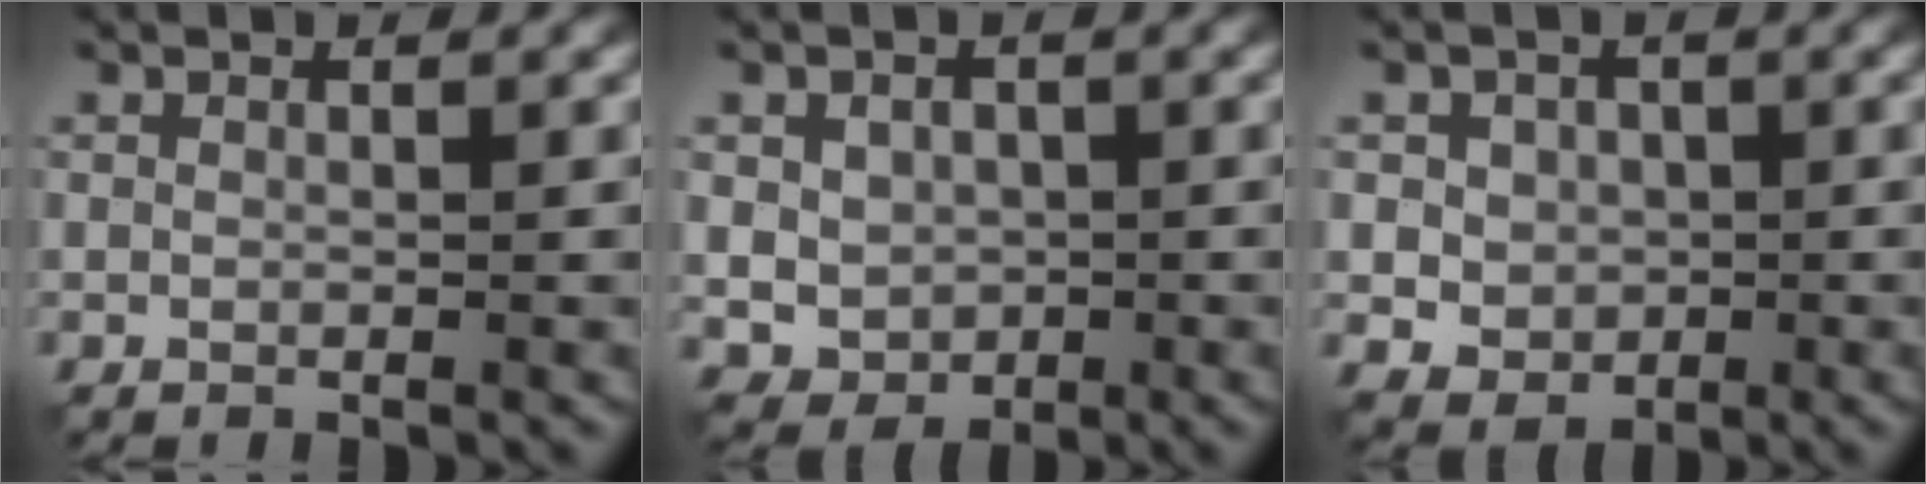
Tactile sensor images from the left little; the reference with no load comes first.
{"total": 3.8, "force": [0.0, 3.2, 2.1], "torque": [-0.040, -0.004, 0.004]}
{"total": 3.6, "force": [0.0, 3.2, 1.7], "torque": [-0.021, 0.001, -0.008]}